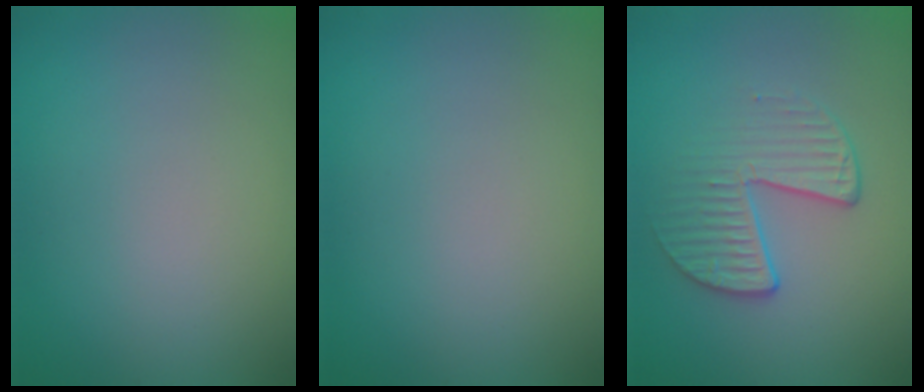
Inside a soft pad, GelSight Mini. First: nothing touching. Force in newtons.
{"total": 0.0}
{"total": 2.8, "press": 2.0, "slide": 1.9}